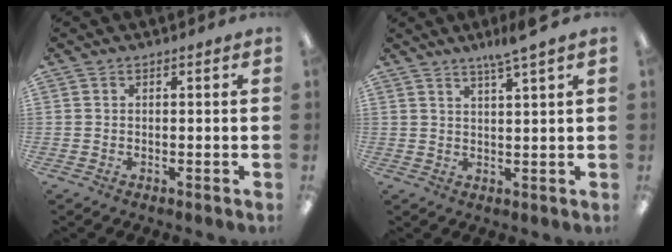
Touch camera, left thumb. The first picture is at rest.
{"total": 4.6, "force": [3.6, -0.6, 2.8], "torque": [-0.063, -0.010, 0.061]}